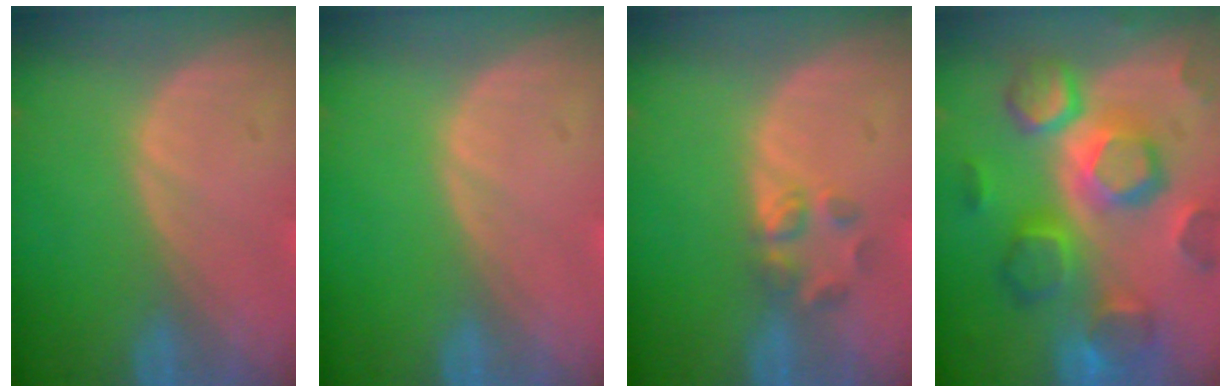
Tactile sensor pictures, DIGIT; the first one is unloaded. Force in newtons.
{"total": 0.0}
{"total": 2.7, "press": 2.6, "slide": 0.9}
{"total": 12.2, "press": 12.1, "slide": 0.9}